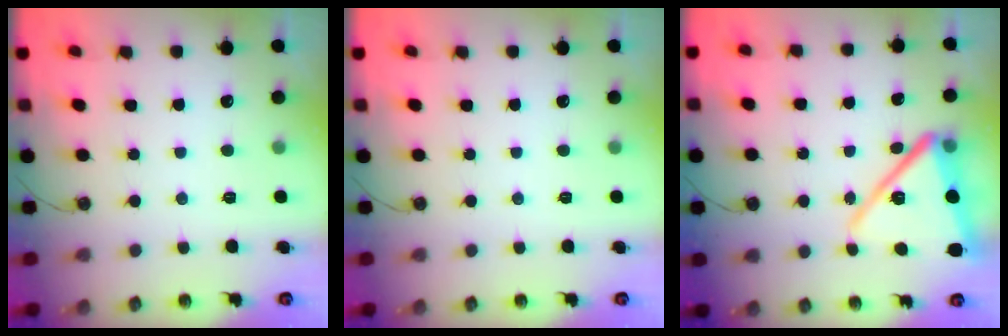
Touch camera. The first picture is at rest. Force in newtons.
{"total": 0.0}
{"total": 16.7, "press": 16.5, "slide": 2.4}